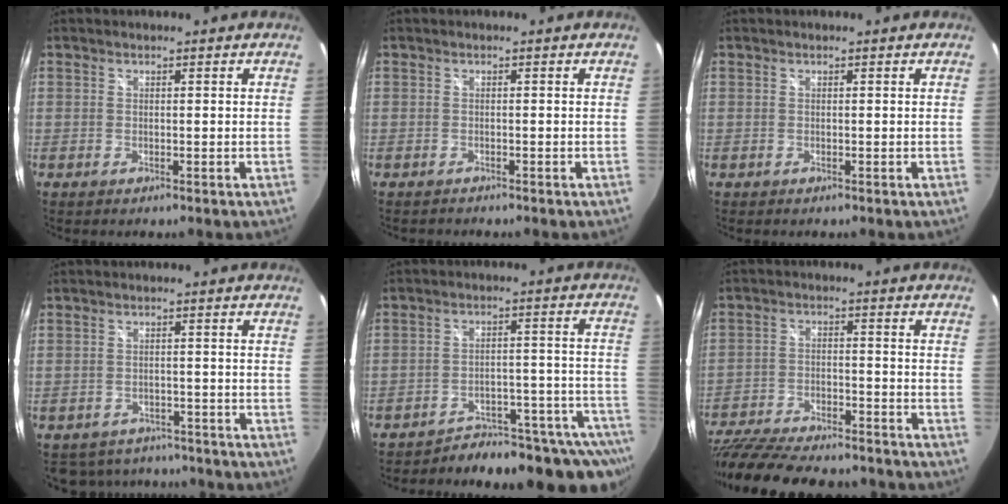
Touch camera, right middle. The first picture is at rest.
{"total": 0.9, "force": [-0.9, 0.1, 0.1], "torque": [-0.004, -0.005, -0.015]}
{"total": 0.0}
{"total": 9.4, "force": [-8.0, 4.5, 2.0], "torque": [-0.050, 0.010, -0.104]}
{"total": 18.9, "force": [-18.1, 2.9, 4.6], "torque": [-0.033, 0.012, -0.236]}
{"total": 22.7, "force": [-19.1, 6.5, 10.5], "torque": [-0.217, -0.034, -0.289]}